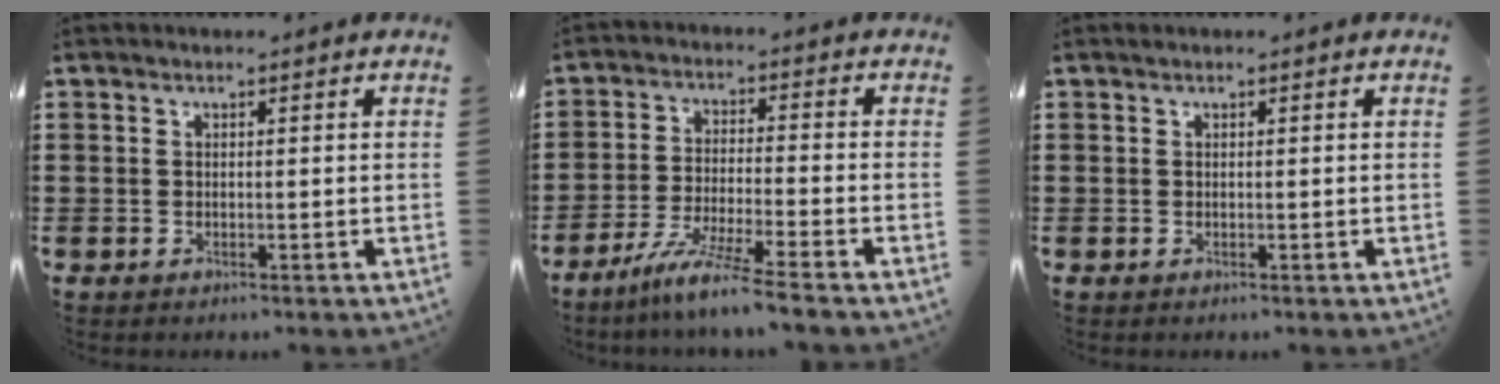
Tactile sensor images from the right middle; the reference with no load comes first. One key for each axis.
{"total": 6.8, "fx": -5.6, "fy": -0.7, "fz": 3.7, "tx": -0.077, "ty": -0.020, "tz": -0.108}
{"total": 0.0}